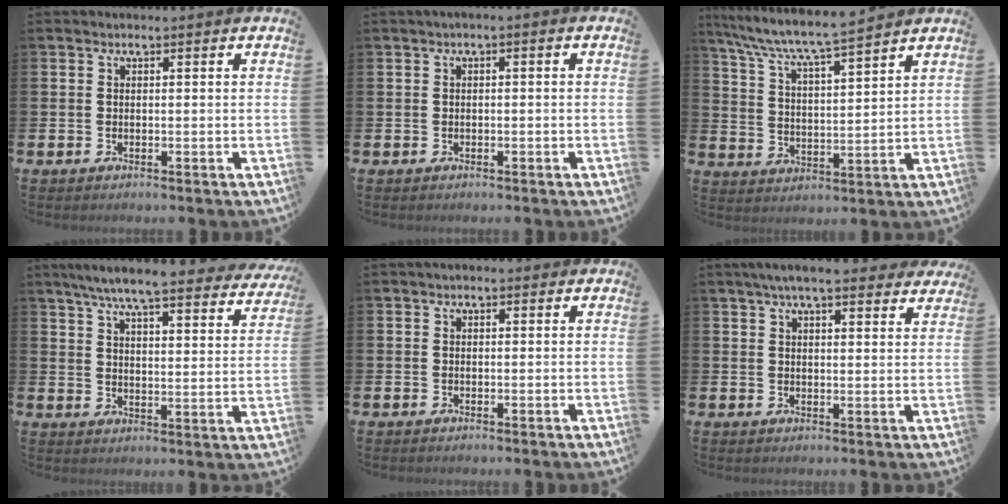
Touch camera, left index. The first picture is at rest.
{"total": 0.7, "force": [-0.5, 0.2, 0.5], "torque": [-0.012, 0.001, -0.010]}
{"total": 7.1, "force": [6.6, 0.2, 2.5], "torque": [-0.073, -0.045, 0.111]}
{"total": 7.3, "force": [6.6, 0.6, 3.1], "torque": [-0.079, -0.038, 0.113]}
{"total": 0.6, "force": [-0.1, 0.5, 0.3], "torque": [-0.002, 0.006, -0.006]}
{"total": 5.5, "force": [4.7, 1.1, 2.5], "torque": [-0.055, -0.008, 0.085]}